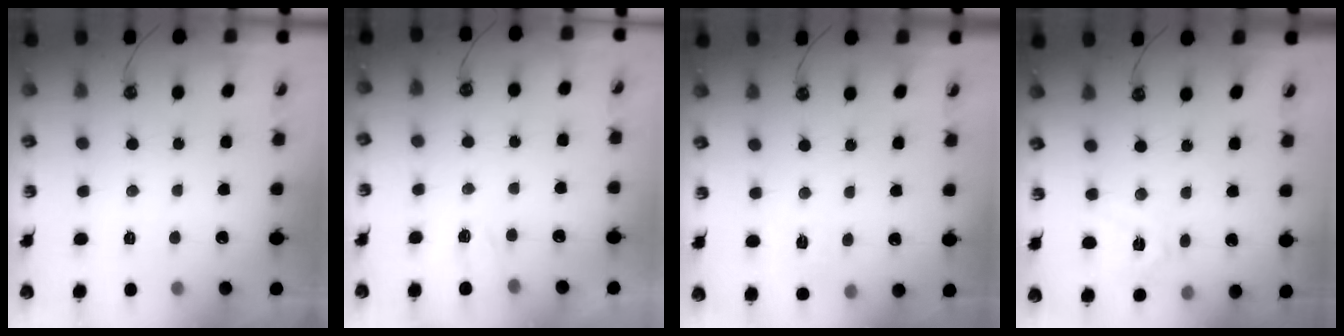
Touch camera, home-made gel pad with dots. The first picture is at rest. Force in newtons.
{"total": 3.4, "press": 3.3, "slide": 0.5}
{"total": 6.4, "press": 6.4, "slide": 0.5}
{"total": 10.1, "press": 10.0, "slide": 1.2}